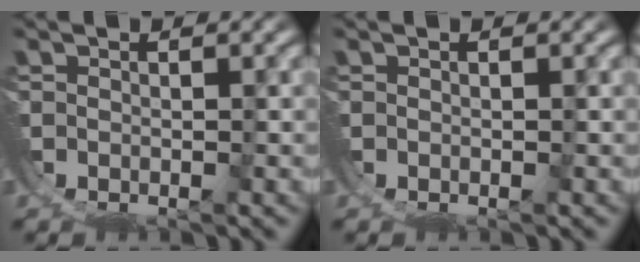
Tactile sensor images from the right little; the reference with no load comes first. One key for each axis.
{"total": 0.0}